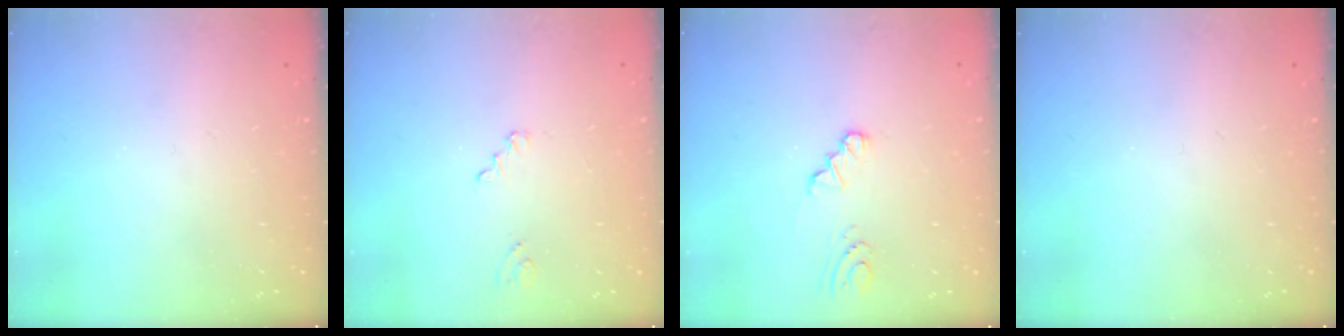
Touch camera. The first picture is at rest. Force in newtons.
{"total": 0.8, "press": 0.8, "slide": 0.0}
{"total": 1.0, "press": 1.0, "slide": 0.2}
{"total": 0.0}